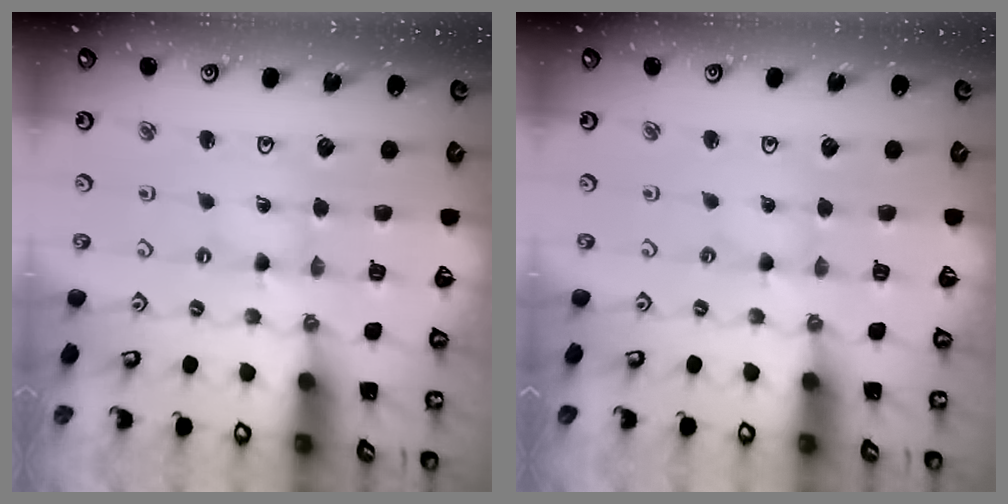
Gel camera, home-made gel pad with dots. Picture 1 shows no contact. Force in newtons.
{"total": 0.0}